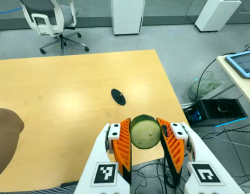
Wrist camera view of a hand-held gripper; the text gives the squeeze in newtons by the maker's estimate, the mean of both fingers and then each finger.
{"total": 12.3, "left": 11.7, "right": 13.0}